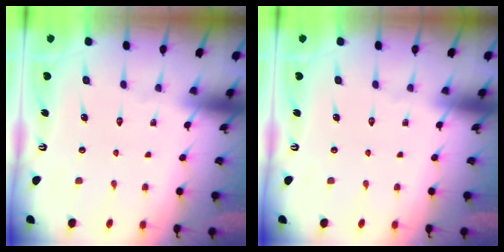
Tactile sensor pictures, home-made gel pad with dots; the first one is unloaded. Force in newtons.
{"total": 0.0}